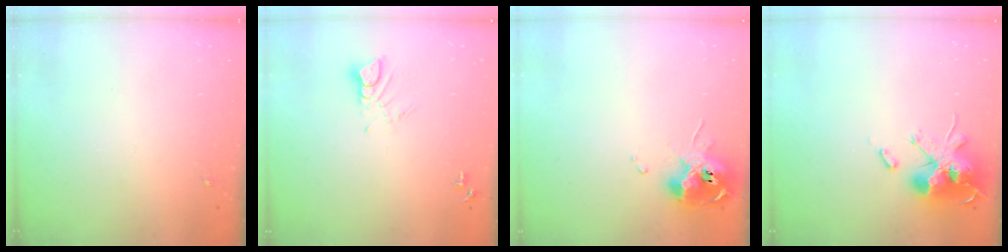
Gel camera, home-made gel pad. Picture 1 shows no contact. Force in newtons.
{"total": 4.3, "press": 4.3, "slide": 0.4}
{"total": 11.5, "press": 11.4, "slide": 1.8}
{"total": 18.5, "press": 18.5, "slide": 0.1}